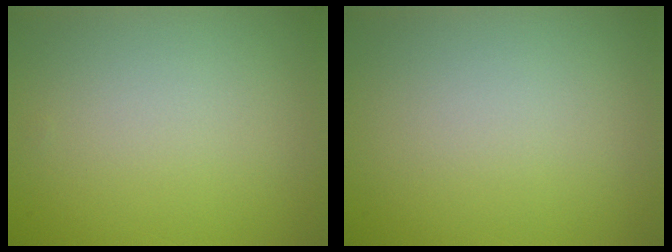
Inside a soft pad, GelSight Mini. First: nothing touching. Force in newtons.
{"total": 0.0}